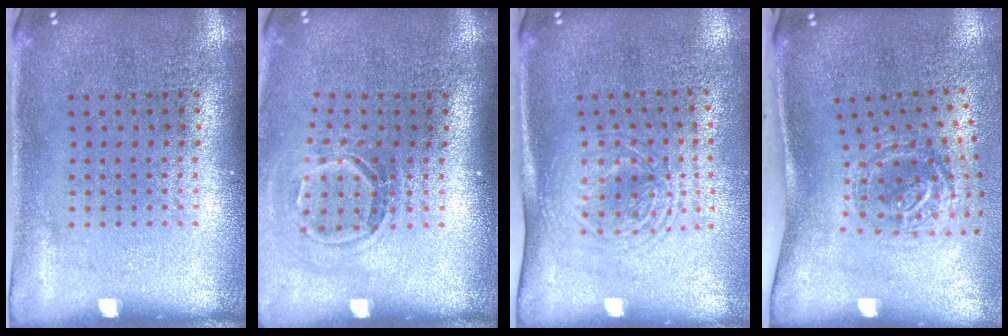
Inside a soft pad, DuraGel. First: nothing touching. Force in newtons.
{"total": 1.7, "press": 1.2, "slide": 1.2}
{"total": 1.7, "press": 1.3, "slide": 1.0}
{"total": 1.9, "press": 1.2, "slide": 1.5}